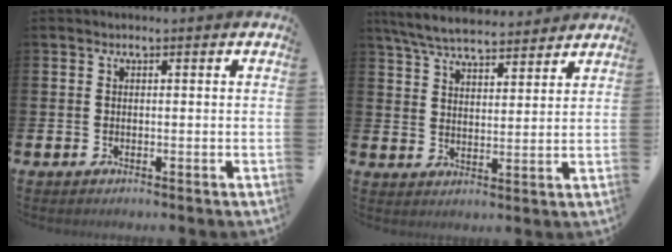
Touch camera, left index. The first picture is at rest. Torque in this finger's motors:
{"motor_torque": [1.09, -1.04, 0.67, 0.09]}